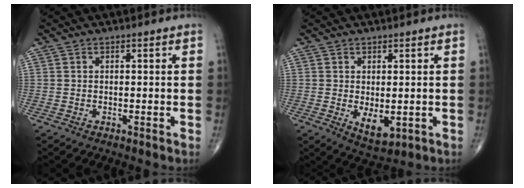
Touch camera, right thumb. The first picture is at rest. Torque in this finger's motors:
{"motor_torque": [0.07, 0.27, 0.31, 0.36, 0.14]}